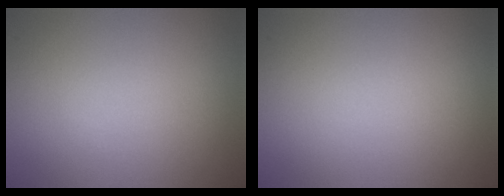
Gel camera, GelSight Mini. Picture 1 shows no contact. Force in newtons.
{"total": 0.0}